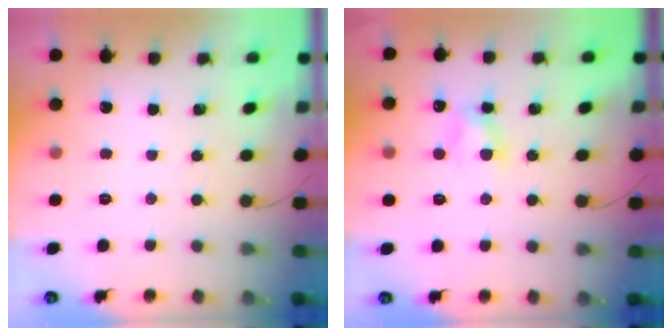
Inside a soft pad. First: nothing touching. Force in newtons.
{"total": 5.6, "press": 5.4, "slide": 1.5}